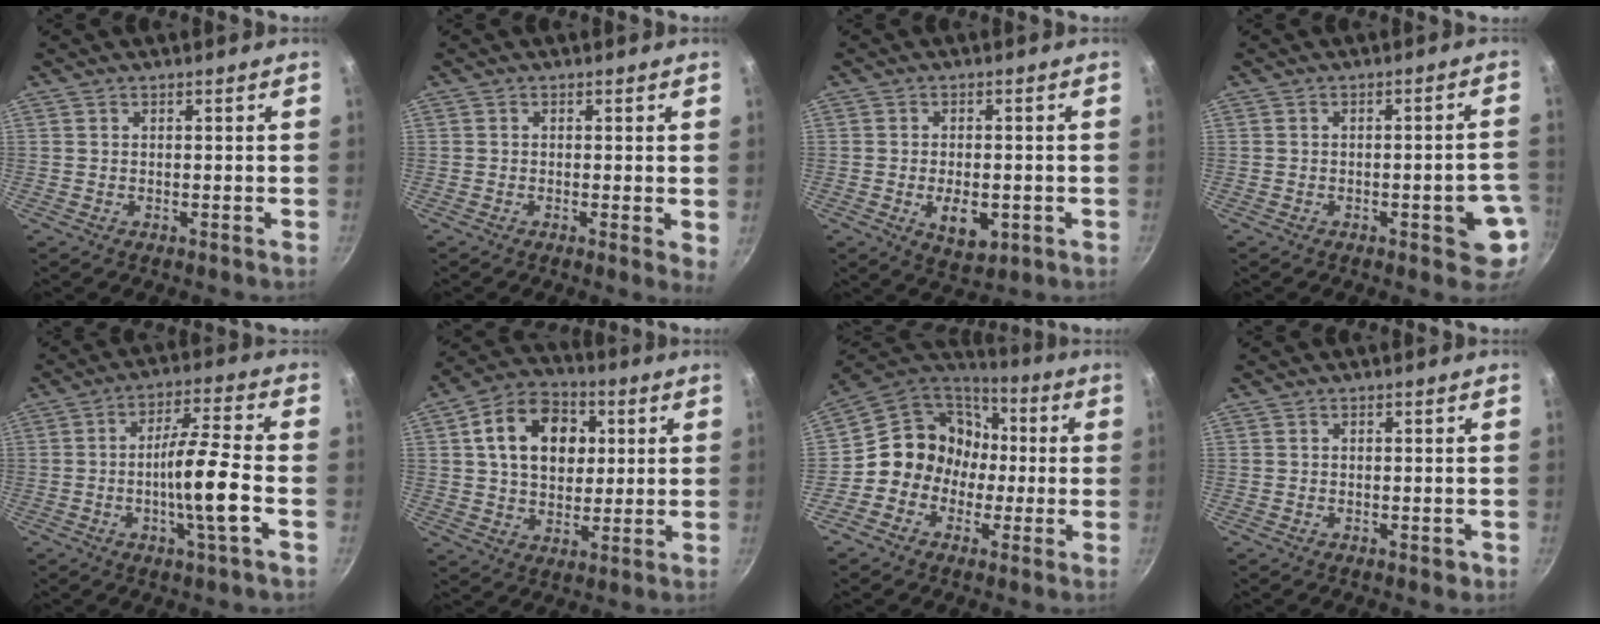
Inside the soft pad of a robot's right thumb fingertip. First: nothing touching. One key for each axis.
{"total": 2.7, "fx": -0.1, "fy": 0.7, "fz": 2.6, "tx": -0.032, "ty": -0.007, "tz": -0.005}
{"total": 6.9, "fx": -1.8, "fy": 3.9, "fz": 5.4, "tx": -0.072, "ty": -0.001, "tz": -0.018}
{"total": 7.8, "fx": -2.4, "fy": 2.8, "fz": 6.9, "tx": -0.057, "ty": 0.019, "tz": -0.024}
{"total": 11.0, "fx": -3.0, "fy": 0.7, "fz": 10.6, "tx": -0.178, "ty": 0.024, "tz": -0.055}
{"total": 15.2, "fx": 3.6, "fy": 11.1, "fz": 9.8, "tx": -0.131, "ty": 0.013, "tz": 0.050}
{"total": 13.8, "fx": -1.1, "fy": 12.6, "fz": 5.4, "tx": -0.039, "ty": 0.053, "tz": -0.034}
{"total": 1.3, "fx": -0.6, "fy": 0.6, "fz": 0.9, "tx": -0.012, "ty": 0.003, "tz": -0.007}